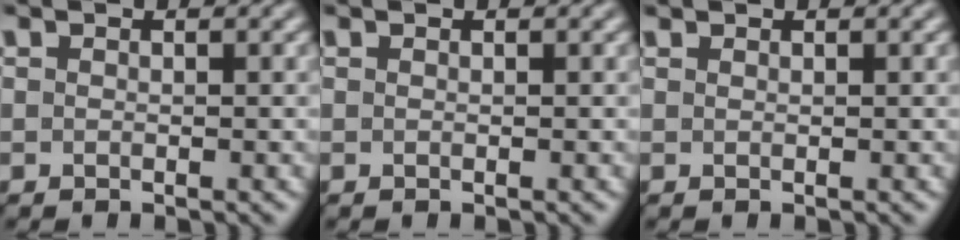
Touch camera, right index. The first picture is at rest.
{"total": 0.0}
{"total": 0.7, "force": [0.5, -0.5, -0.2], "torque": [0.010, -0.002, 0.013]}